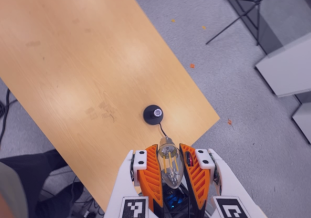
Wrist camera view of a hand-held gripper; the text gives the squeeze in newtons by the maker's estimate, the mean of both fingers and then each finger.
{"total": 20.0, "left": 21.5, "right": 18.5}